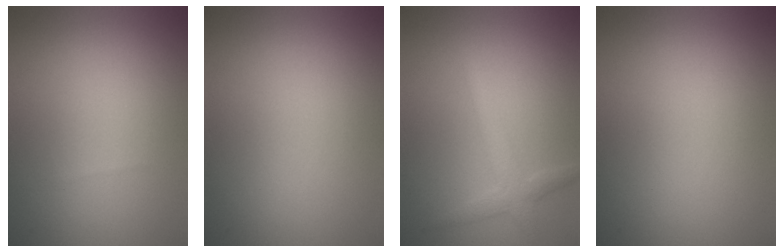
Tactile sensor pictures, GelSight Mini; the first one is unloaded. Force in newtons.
{"total": 0.0}
{"total": 2.2, "press": 2.2, "slide": 0.1}
{"total": 0.0}